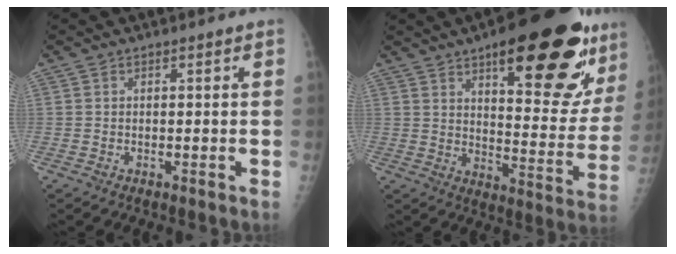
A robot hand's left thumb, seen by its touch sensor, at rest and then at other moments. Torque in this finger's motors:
{"motor_torque": [2.61, 1.73, 1.57, -1.21, 0.39]}